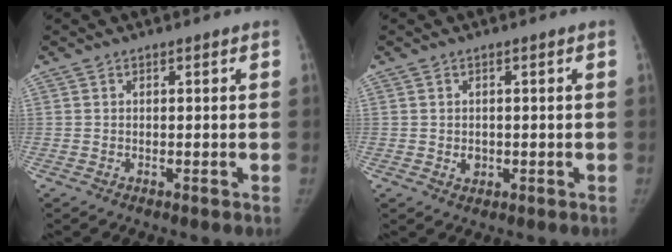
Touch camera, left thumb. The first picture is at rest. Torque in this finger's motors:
{"motor_torque": [-0.03, 0.01, 0.35, -0.28, -0.01]}